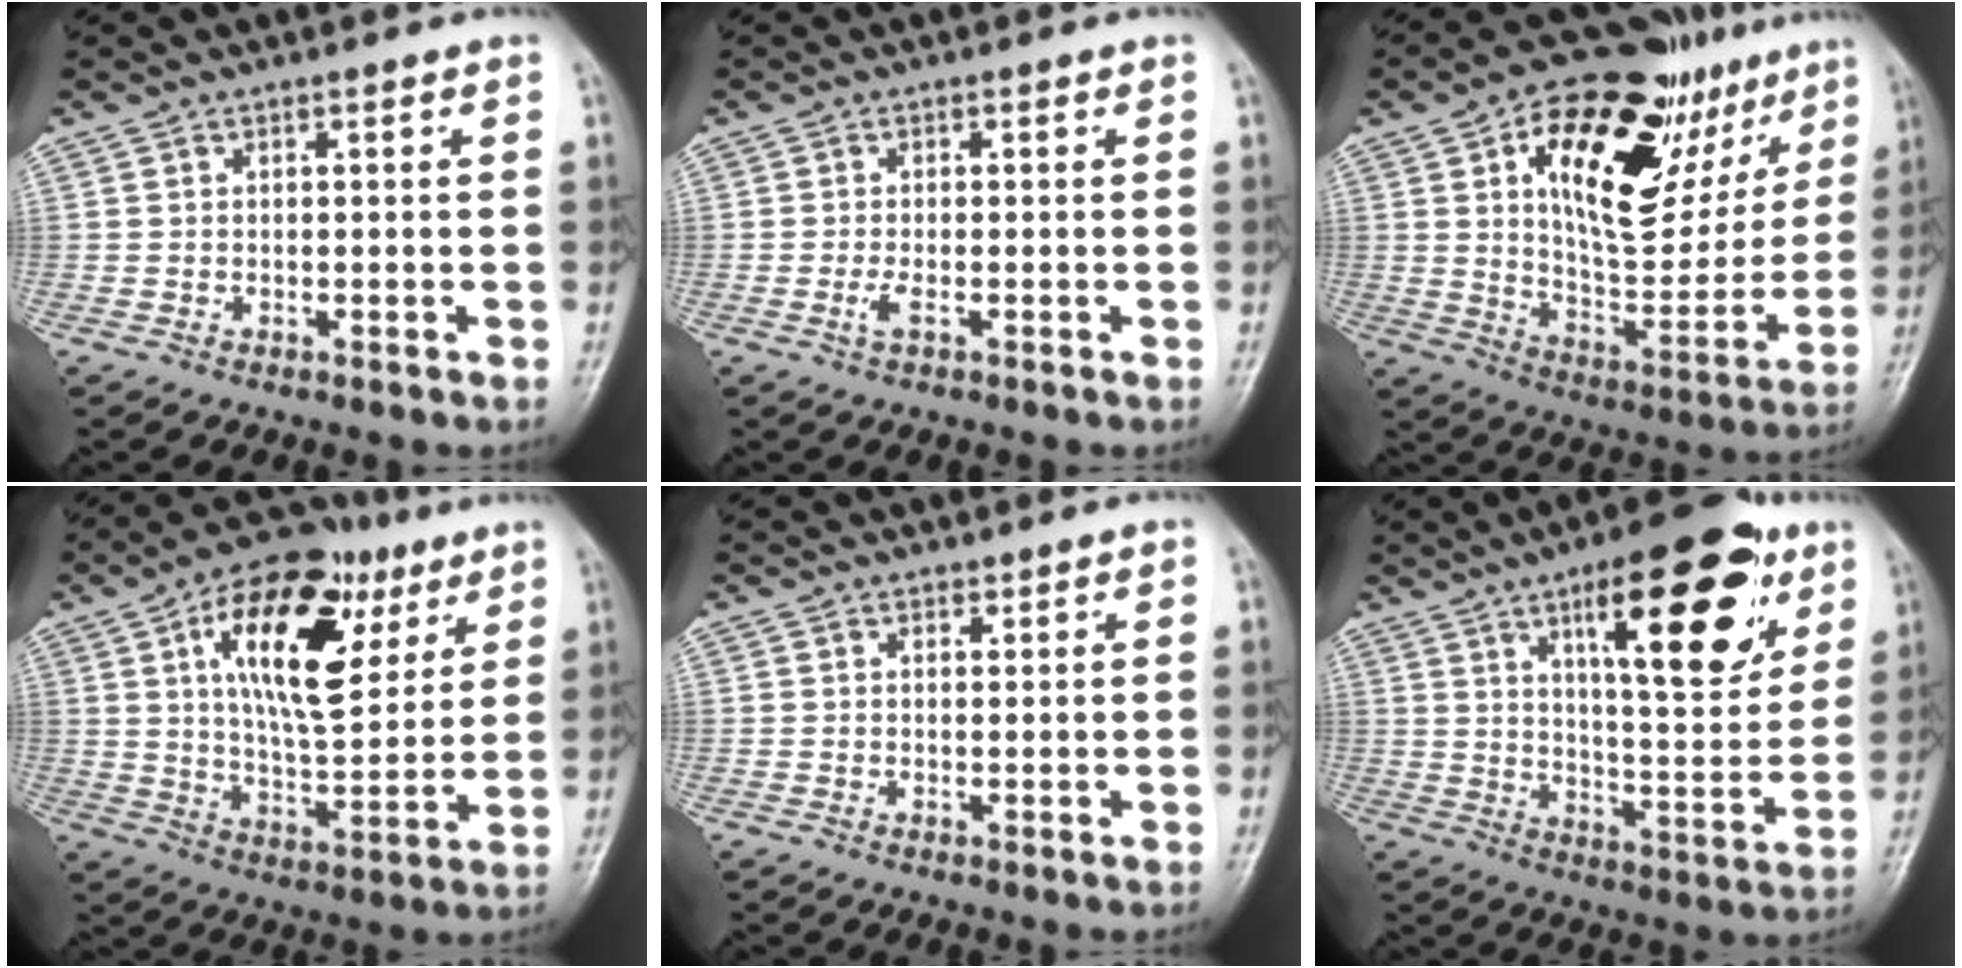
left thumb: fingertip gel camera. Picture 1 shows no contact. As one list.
[{"total": 1.7, "force": [-0.6, 0.6, 1.5], "torque": [-0.034, -0.003, -0.015]}, {"total": 27.3, "force": [12.3, 14.2, 19.9], "torque": [-0.250, -0.020, 0.198]}, {"total": 20.6, "force": [8.0, 10.2, 16.0], "torque": [-0.219, -0.019, 0.127]}, {"total": 1.0, "force": [0.8, 0.6, 0.2], "torque": [0.005, -0.006, 0.011]}, {"total": 21.9, "force": [10.5, 7.6, 17.6], "torque": [-0.212, -0.039, 0.157]}]